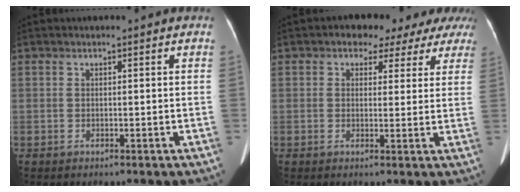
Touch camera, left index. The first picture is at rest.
{"total": 8.0, "force": [6.1, 4.3, 2.9], "torque": [-0.015, 0.004, 0.049]}